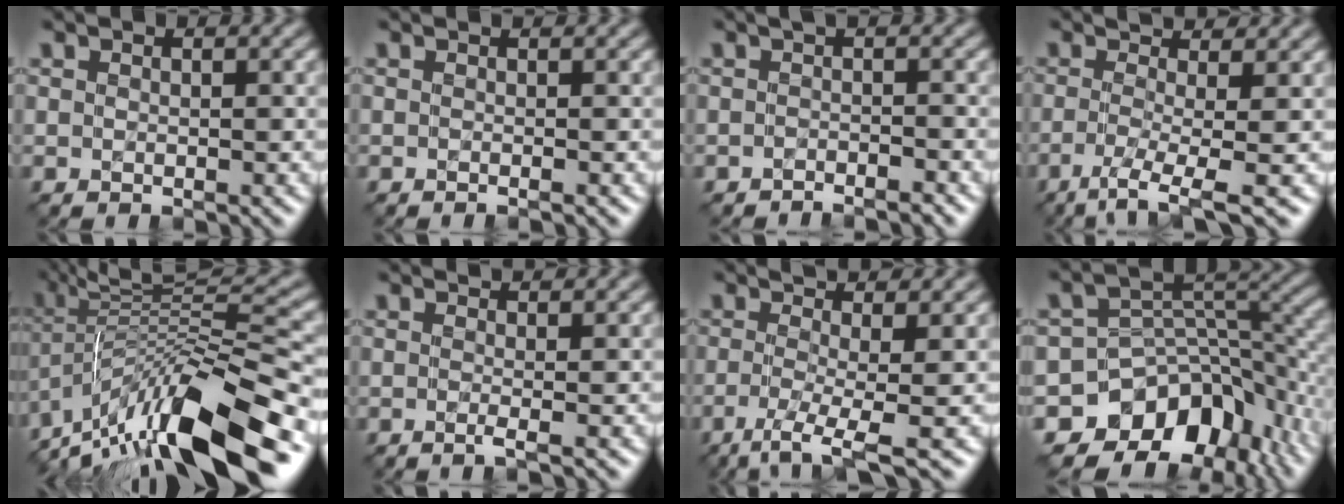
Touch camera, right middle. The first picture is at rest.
{"total": 1.2, "force": [-0.1, 0.4, 1.1], "torque": [-0.010, -0.007, -0.011]}
{"total": 1.7, "force": [-1.4, 0.3, 1.0], "torque": [-0.008, -0.006, -0.026]}
{"total": 5.2, "force": [-1.3, 1.1, 4.9], "torque": [-0.082, -0.002, -0.034]}
{"total": 12.6, "force": [-6.4, 3.3, 10.3], "torque": [-0.181, 0.033, -0.109]}
{"total": 2.0, "force": [0.1, 0.6, 2.0], "torque": [-0.031, -0.004, -0.012]}
{"total": 5.3, "force": [-1.2, 1.0, 5.1], "torque": [-0.088, -0.003, -0.033]}
{"total": 10.6, "force": [-6.6, 6.8, 4.7], "torque": [-0.064, -0.004, -0.107]}